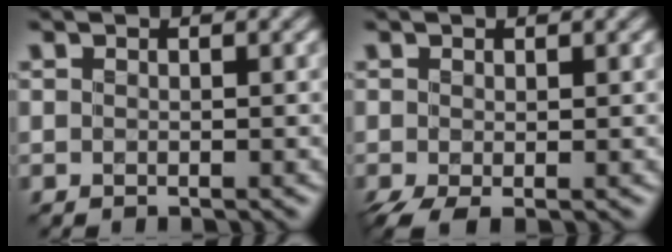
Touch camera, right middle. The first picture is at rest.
{"total": 2.3, "force": [-0.9, 0.9, 1.9], "torque": [-0.049, -0.013, -0.021]}